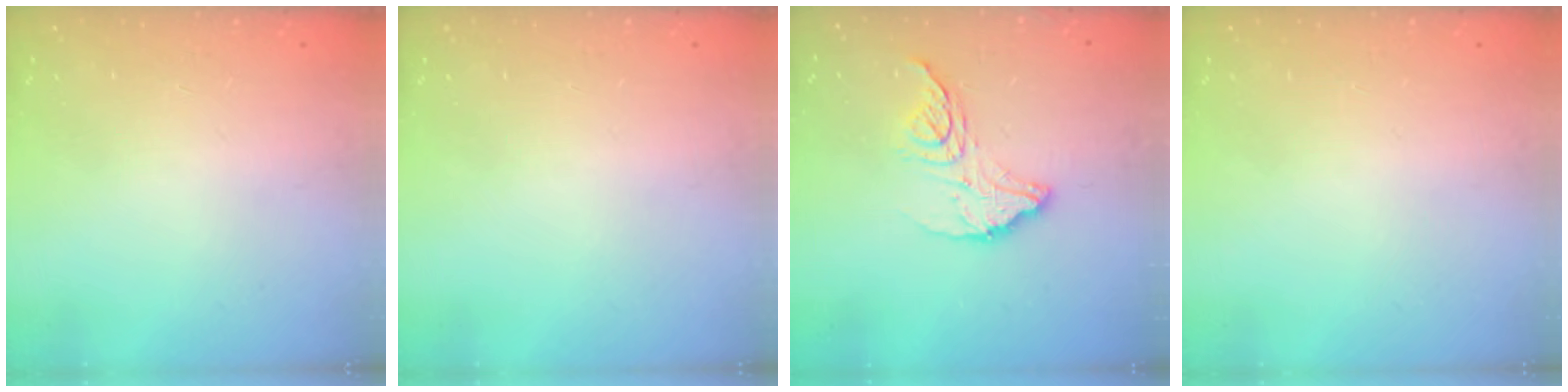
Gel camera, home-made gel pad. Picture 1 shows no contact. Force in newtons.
{"total": 0.0}
{"total": 12.3, "press": 12.2, "slide": 1.2}
{"total": 0.0}